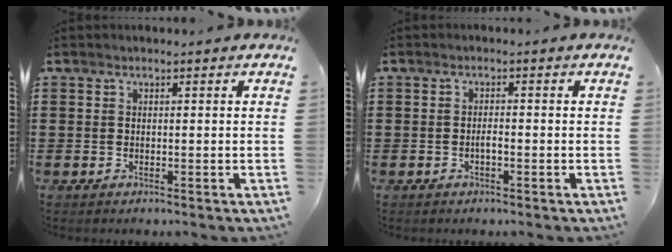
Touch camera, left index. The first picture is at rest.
{"total": 1.2, "force": [-0.5, 0.3, 1.1], "torque": [-0.023, -0.001, -0.007]}